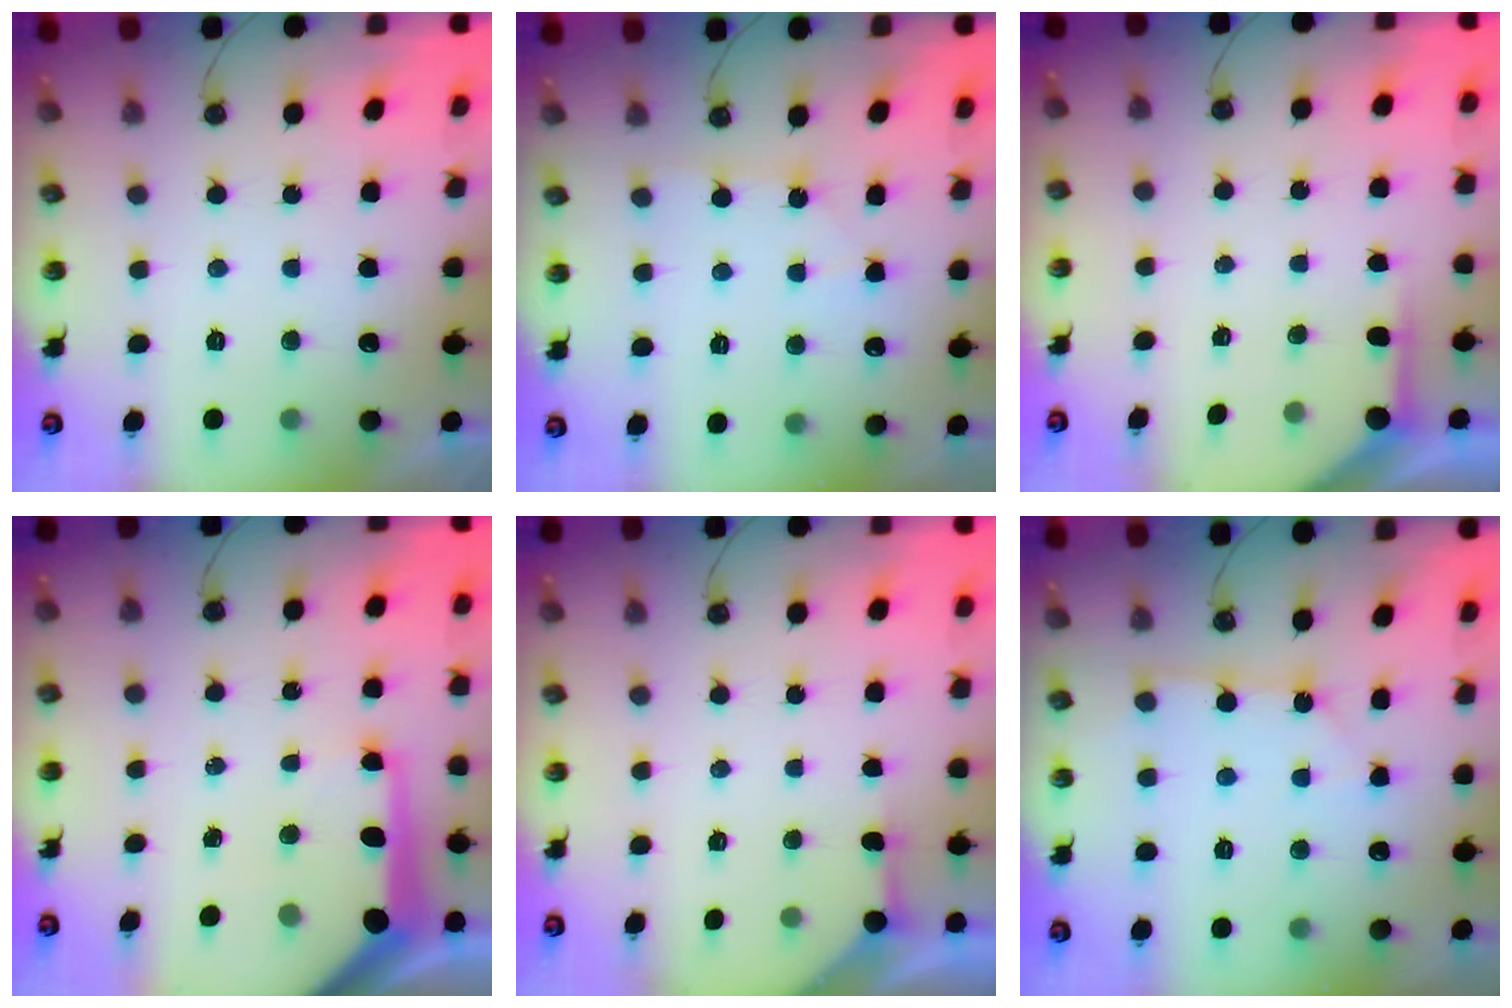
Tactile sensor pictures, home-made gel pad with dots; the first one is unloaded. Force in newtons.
{"total": 3.5, "press": 3.5, "slide": 0.6}
{"total": 2.8, "press": 2.7, "slide": 0.3}
{"total": 13.0, "press": 12.9, "slide": 1.5}
{"total": 2.8, "press": 2.8, "slide": 0.4}
{"total": 3.0, "press": 2.9, "slide": 0.3}